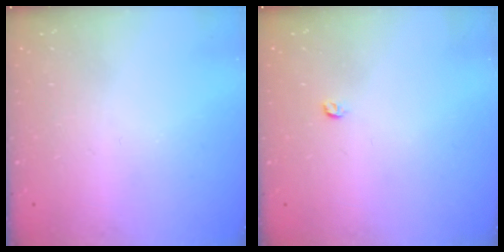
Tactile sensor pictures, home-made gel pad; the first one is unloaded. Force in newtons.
{"total": 3.1, "press": 3.1, "slide": 0.5}